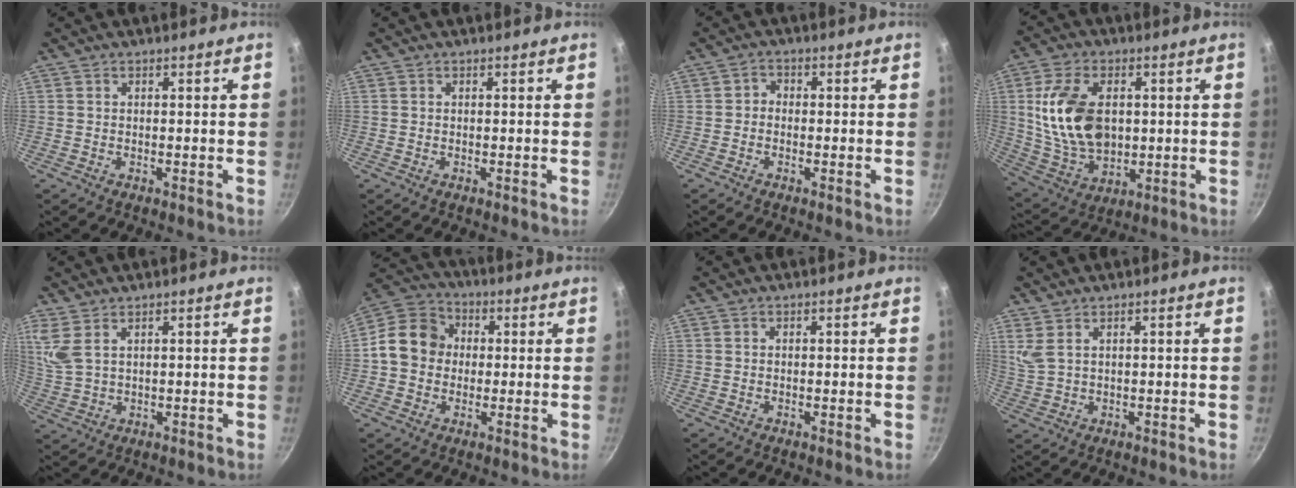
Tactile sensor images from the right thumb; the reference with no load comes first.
{"total": 0.0}
{"total": 1.9, "force": [-0.6, 1.6, 0.8], "torque": [-0.009, 0.011, -0.016]}
{"total": 16.8, "force": [2.1, 10.8, 12.6], "torque": [-0.219, -0.010, 0.052]}
{"total": 5.1, "force": [3.0, 2.3, 3.5], "torque": [-0.075, -0.016, 0.069]}
{"total": 11.1, "force": [0.1, 9.6, 5.6], "torque": [-0.068, 0.025, -0.020]}
{"total": 0.0}
{"total": 3.2, "force": [1.8, 1.3, 2.3], "torque": [-0.050, -0.009, 0.044]}